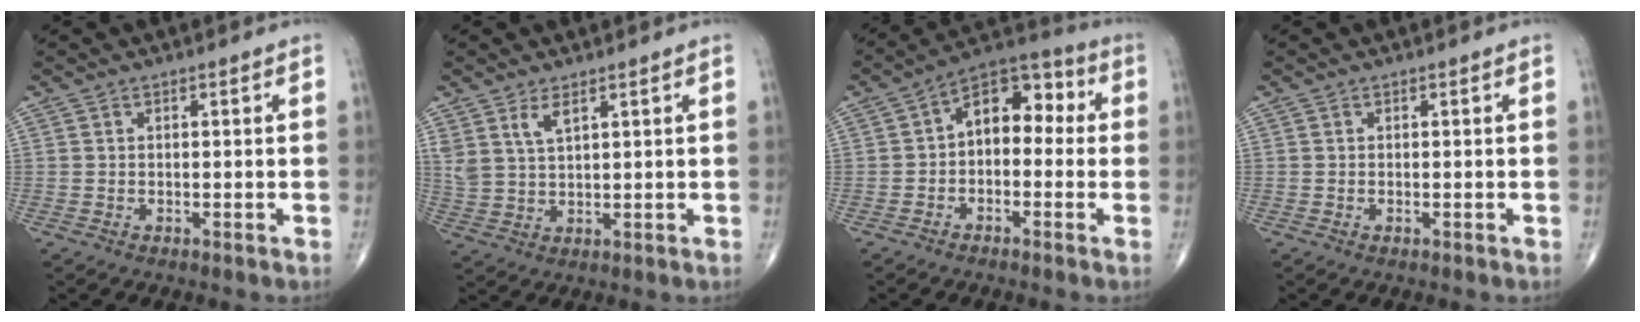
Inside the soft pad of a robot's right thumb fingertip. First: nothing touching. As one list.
[{"total": 4.6, "force": [2.8, 1.9, 3.1], "torque": [-0.063, -0.014, 0.061]}, {"total": 9.5, "force": [-0.2, 6.3, 7.1], "torque": [-0.071, 0.043, -0.025]}, {"total": 0.0}]